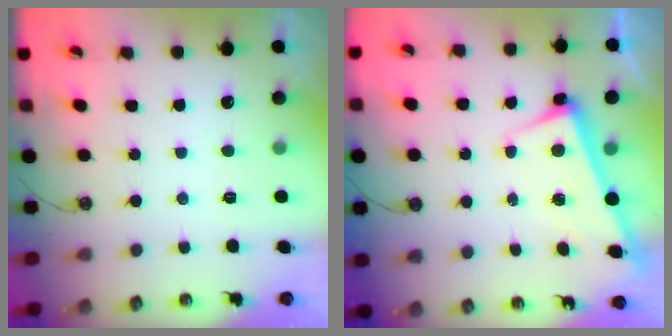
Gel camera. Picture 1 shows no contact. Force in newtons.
{"total": 2.6, "press": 2.5, "slide": 0.5}